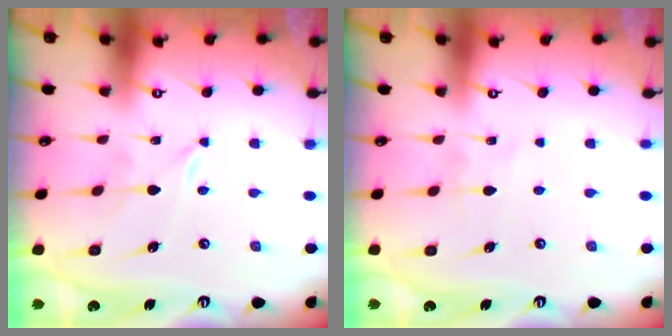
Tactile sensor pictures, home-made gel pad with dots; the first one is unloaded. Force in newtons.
{"total": 1.1, "press": 1.1, "slide": 0.0}